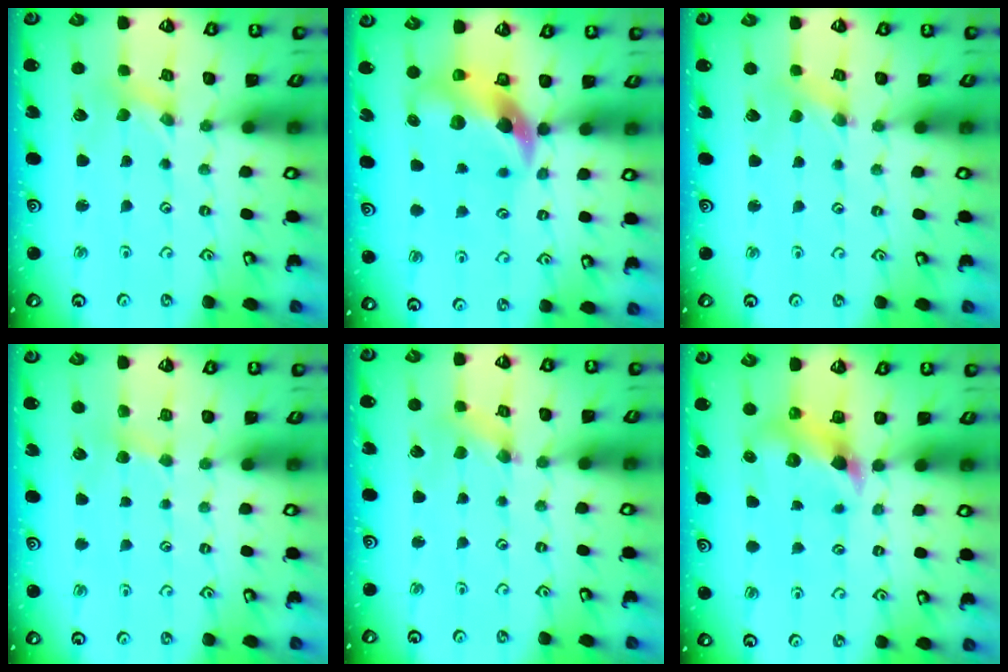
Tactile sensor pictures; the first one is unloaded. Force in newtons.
{"total": 11.6, "press": 11.5, "slide": 1.9}
{"total": 0.6, "press": 0.6, "slide": 0.2}
{"total": 2.9, "press": 2.9, "slide": 0.4}
{"total": 0.8, "press": 0.7, "slide": 0.3}
{"total": 6.0, "press": 6.0, "slide": 0.6}